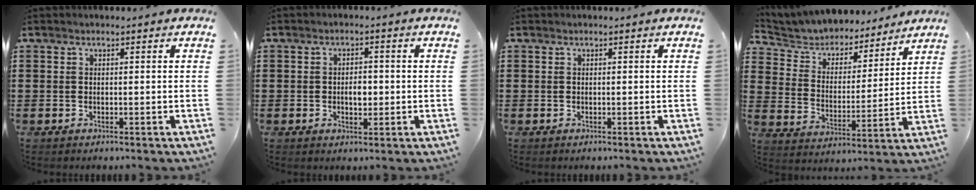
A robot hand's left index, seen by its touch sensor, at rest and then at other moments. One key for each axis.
{"total": 2.8, "fx": -0.2, "fy": 1.5, "fz": 2.3, "tx": -0.037, "ty": 0.001, "tz": -0.008}
{"total": 0.0}
{"total": 5.2, "fx": 5.0, "fy": 1.4, "fz": 0.2, "tx": -0.037, "ty": -0.036, "tz": 0.083}